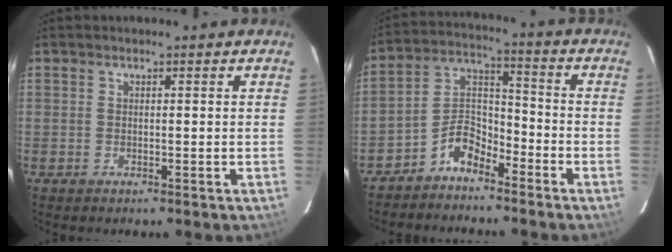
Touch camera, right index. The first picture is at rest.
{"total": 6.9, "force": [-5.2, 3.1, 3.2], "torque": [-0.070, 0.031, -0.104]}